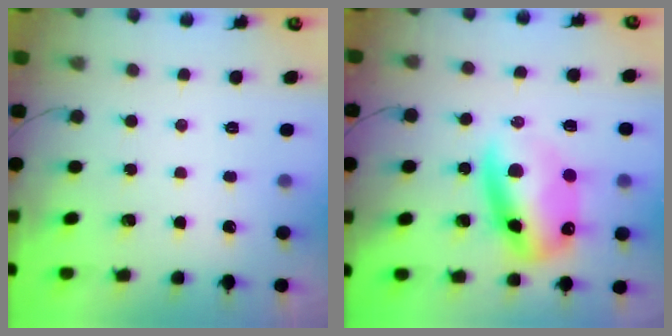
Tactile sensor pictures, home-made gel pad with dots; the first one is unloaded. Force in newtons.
{"total": 13.9, "press": 13.4, "slide": 3.5}